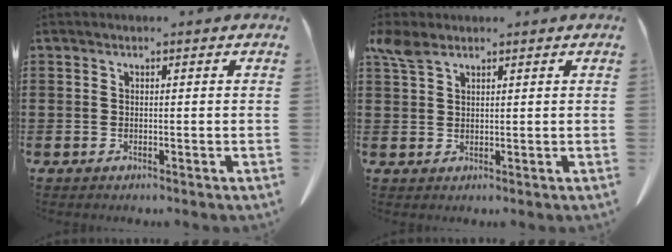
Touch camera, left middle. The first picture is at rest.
{"total": 3.6, "force": [2.4, 1.4, 2.3], "torque": [-0.053, 0.002, 0.045]}